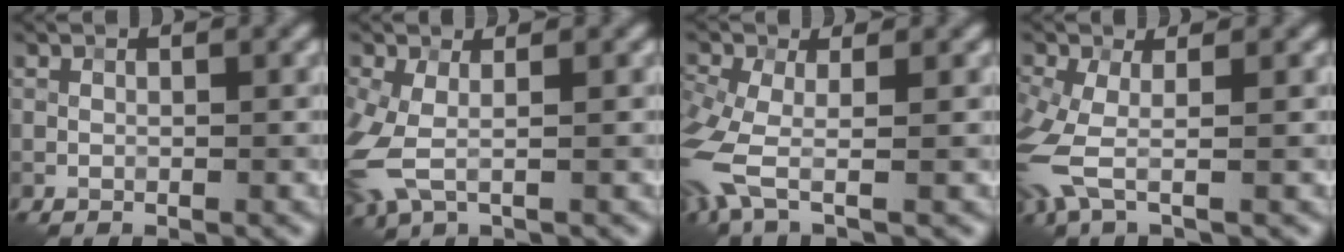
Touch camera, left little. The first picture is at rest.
{"total": 4.0, "force": [-0.4, 1.9, 3.5], "torque": [-0.106, -0.008, -0.013]}
{"total": 6.1, "force": [-2.3, 2.5, 5.1], "torque": [-0.144, -0.023, -0.056]}
{"total": 4.9, "force": [-1.3, 1.8, 4.3], "torque": [-0.131, -0.019, -0.036]}